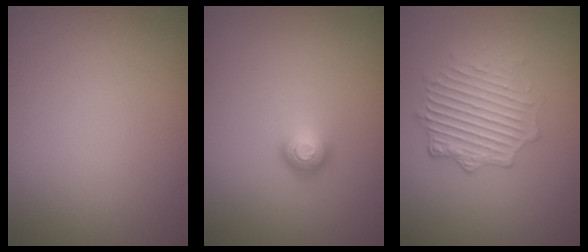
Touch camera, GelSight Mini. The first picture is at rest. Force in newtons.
{"total": 1.7, "press": 1.2, "slide": 1.3}
{"total": 4.3, "press": 3.4, "slide": 2.6}